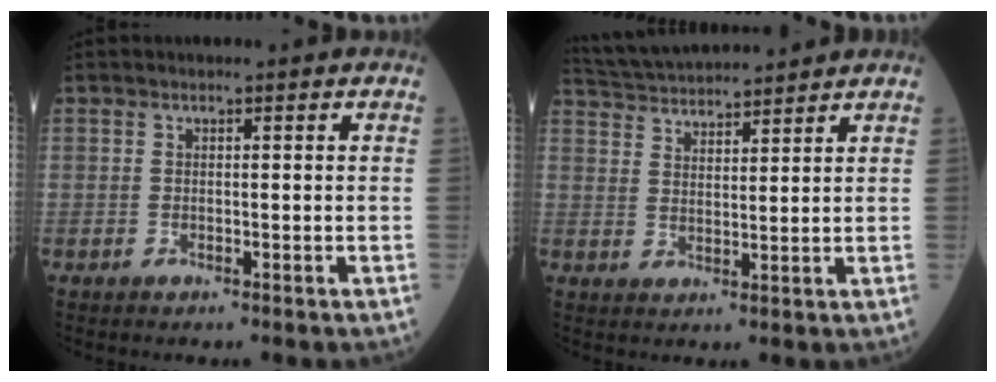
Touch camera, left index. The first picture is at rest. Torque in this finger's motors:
{"motor_torque": [0.00, -0.18, -0.02, 0.00]}